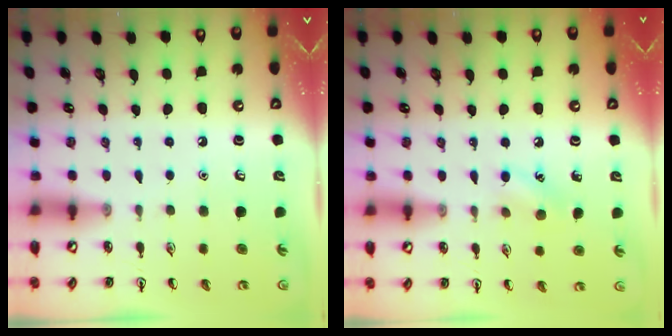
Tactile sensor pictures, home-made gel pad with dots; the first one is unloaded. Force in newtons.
{"total": 8.0, "press": 7.8, "slide": 1.8}